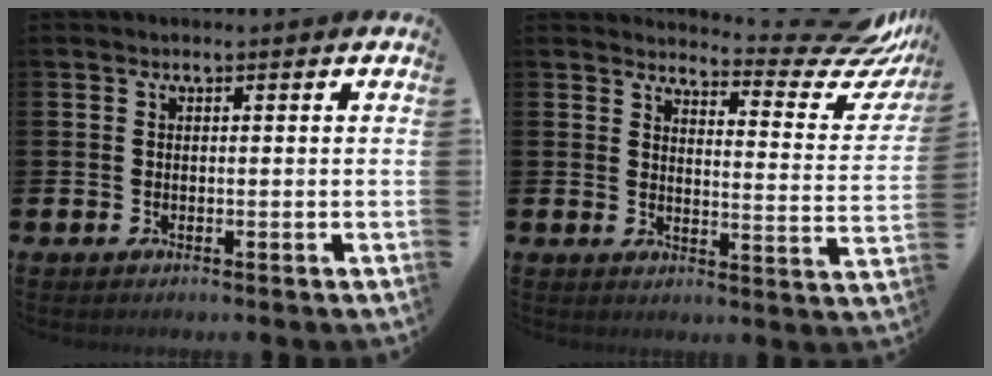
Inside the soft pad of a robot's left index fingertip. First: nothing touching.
{"total": 6.6, "force": [5.9, 1.5, 2.7], "torque": [-0.038, -0.054, 0.093]}